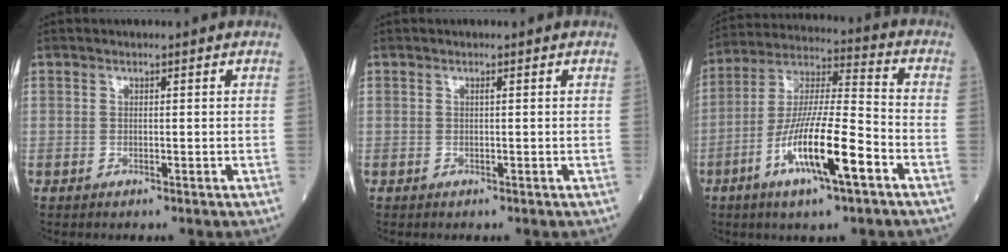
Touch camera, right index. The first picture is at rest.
{"total": 0.0}
{"total": 15.0, "force": [-6.5, 1.6, 13.5], "torque": [-0.255, -0.010, -0.116]}